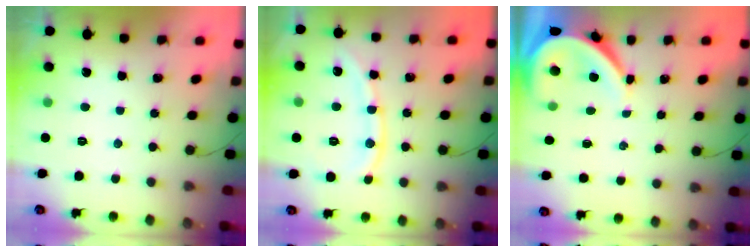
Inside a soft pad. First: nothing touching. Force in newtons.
{"total": 11.1, "press": 11.0, "slide": 1.5}
{"total": 8.0, "press": 7.9, "slide": 1.0}